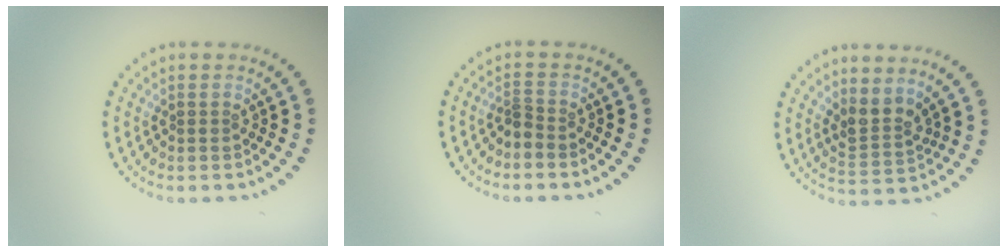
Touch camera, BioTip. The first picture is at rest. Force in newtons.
{"total": 1.1, "press": 0.7, "slide": 0.9}
{"total": 2.6, "press": 2.0, "slide": 1.7}